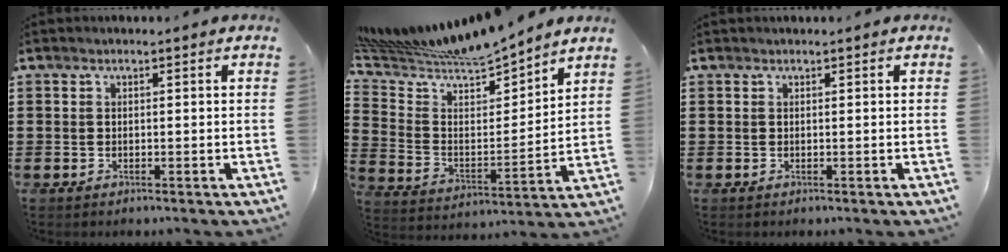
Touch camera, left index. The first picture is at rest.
{"total": 7.7, "force": [7.7, 0.1, 0.5], "torque": [-0.054, -0.069, 0.130]}
{"total": 0.0}